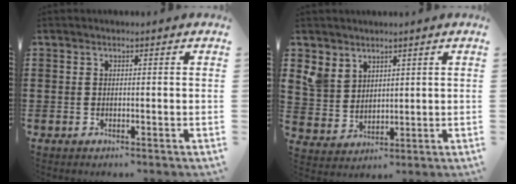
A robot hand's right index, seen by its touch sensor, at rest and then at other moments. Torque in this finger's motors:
{"motor_torque": [1.01, 0.79, 0.25, 0.03]}